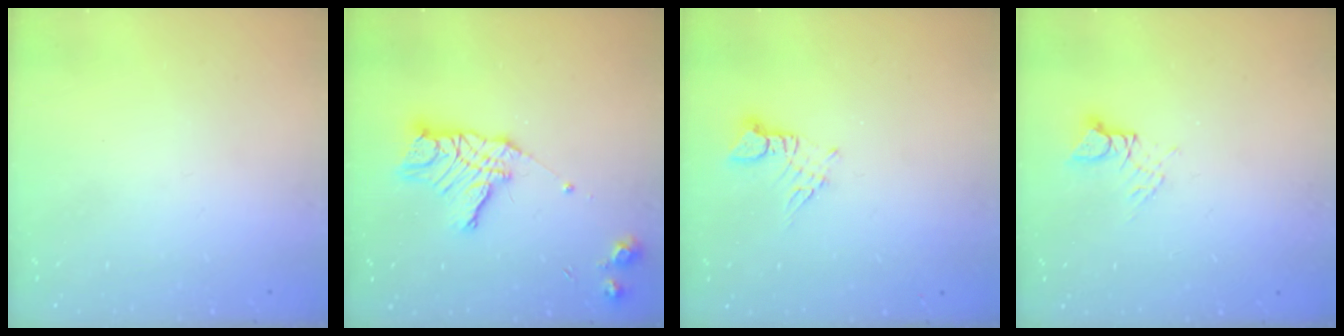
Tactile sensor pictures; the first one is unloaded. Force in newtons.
{"total": 12.5, "press": 12.5, "slide": 1.0}
{"total": 3.0, "press": 3.0, "slide": 0.3}
{"total": 3.7, "press": 3.6, "slide": 0.5}